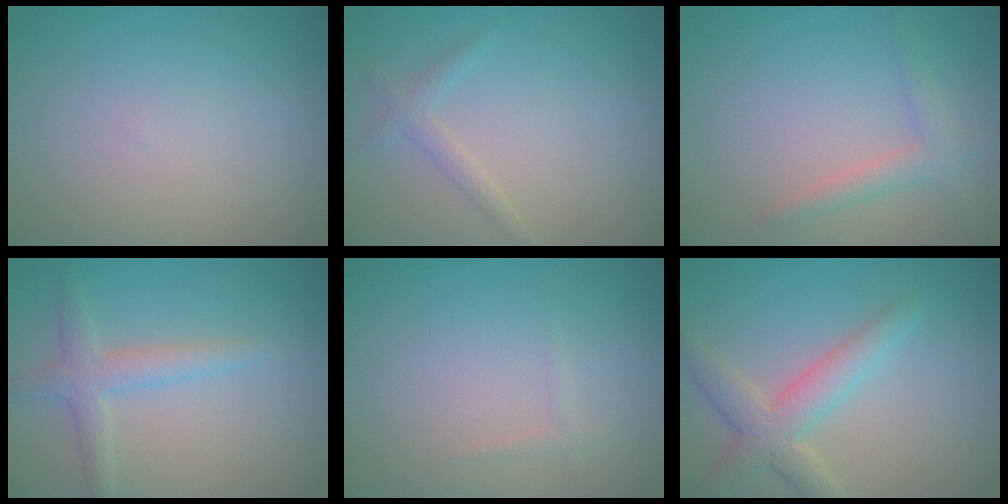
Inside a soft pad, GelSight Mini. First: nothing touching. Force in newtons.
{"total": 1.4, "press": 1.4, "slide": 0.1}
{"total": 2.1, "press": 2.1, "slide": 0.1}
{"total": 2.7, "press": 2.7, "slide": 0.1}
{"total": 0.7, "press": 0.7, "slide": 0.0}
{"total": 4.0, "press": 4.0, "slide": 0.3}